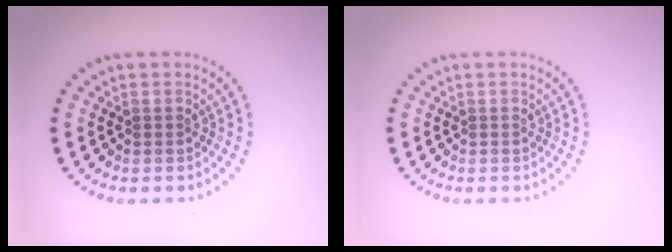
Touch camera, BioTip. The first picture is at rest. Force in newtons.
{"total": 0.0}